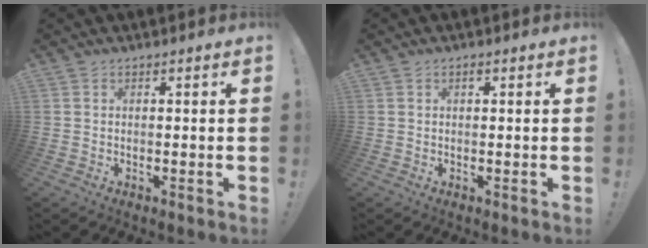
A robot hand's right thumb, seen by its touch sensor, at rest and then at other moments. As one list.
[{"total": 0.6, "force": [0.3, 0.4, 0.3], "torque": [-0.004, 0.001, 0.004]}]